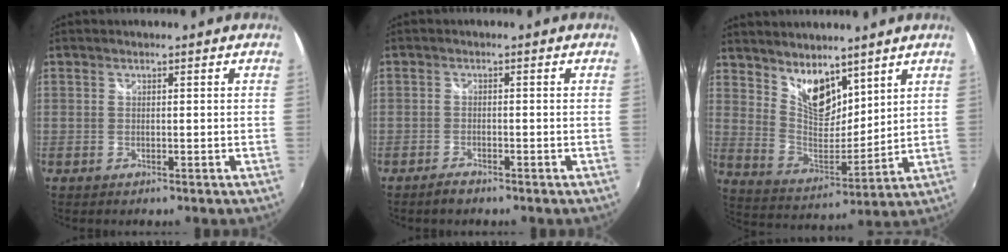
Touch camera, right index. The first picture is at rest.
{"total": 2.0, "force": [-1.7, 0.7, 1.0], "torque": [-0.026, -0.003, -0.034]}
{"total": 10.8, "force": [7.7, 5.2, 5.4], "torque": [-0.091, -0.003, 0.153]}